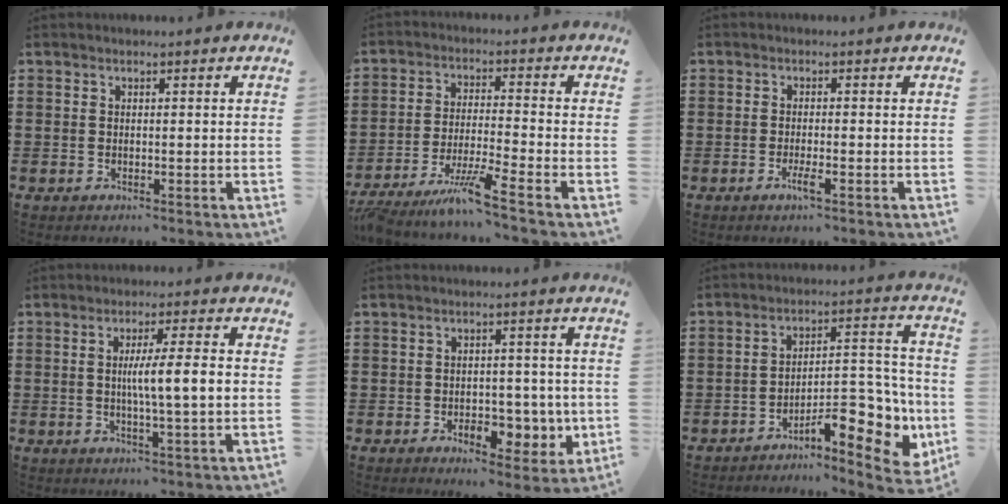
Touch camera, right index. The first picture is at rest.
{"total": 6.6, "force": [-5.6, -1.0, 3.4], "torque": [-0.077, -0.021, -0.113]}
{"total": 2.4, "force": [-1.3, 0.2, 2.0], "torque": [-0.048, -0.008, -0.027]}
{"total": 6.4, "force": [0.2, 0.2, 6.4], "torque": [-0.116, -0.005, -0.003]}
{"total": 5.1, "force": [-1.4, 3.6, 3.4], "torque": [-0.054, 0.008, -0.025]}
{"total": 10.3, "force": [-5.8, 3.5, 7.8], "torque": [-0.086, 0.002, -0.104]}